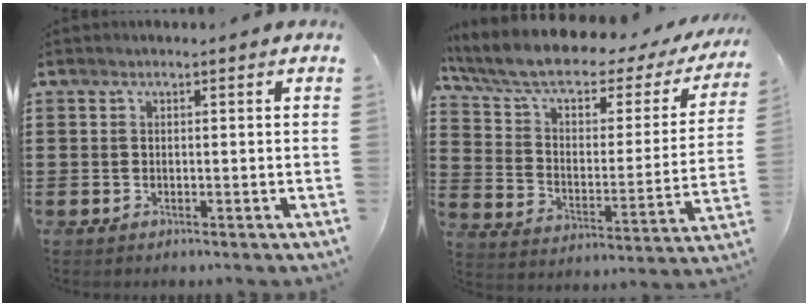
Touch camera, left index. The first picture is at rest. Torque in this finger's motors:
{"motor_torque": [2.14, 0.00, 1.06, 0.21]}